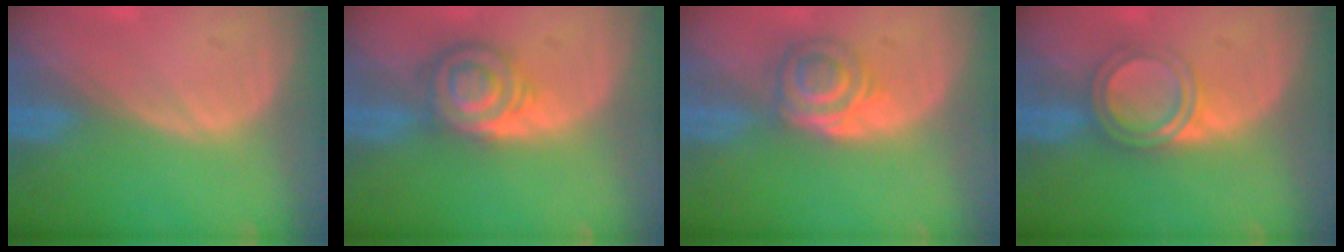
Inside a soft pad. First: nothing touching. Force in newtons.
{"total": 6.4, "press": 6.4, "slide": 0.0}
{"total": 5.6, "press": 5.3, "slide": 1.8}
{"total": 4.8, "press": 4.5, "slide": 1.7}